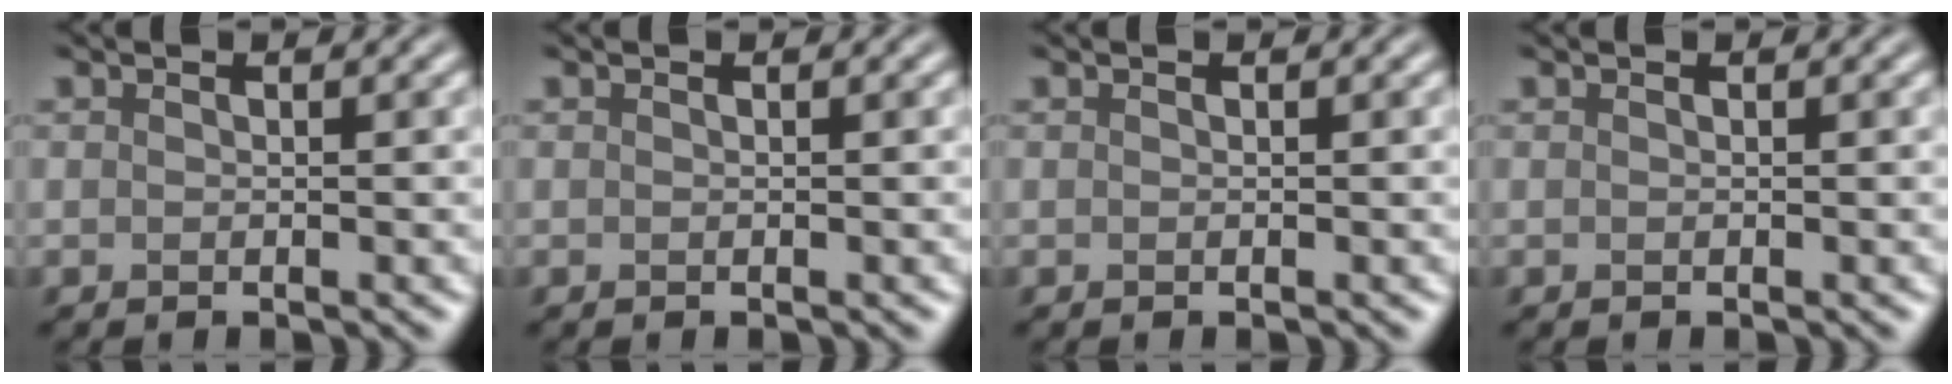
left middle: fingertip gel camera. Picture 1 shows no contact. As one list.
[{"total": 0.0}, {"total": 0.0}, {"total": 0.0}]